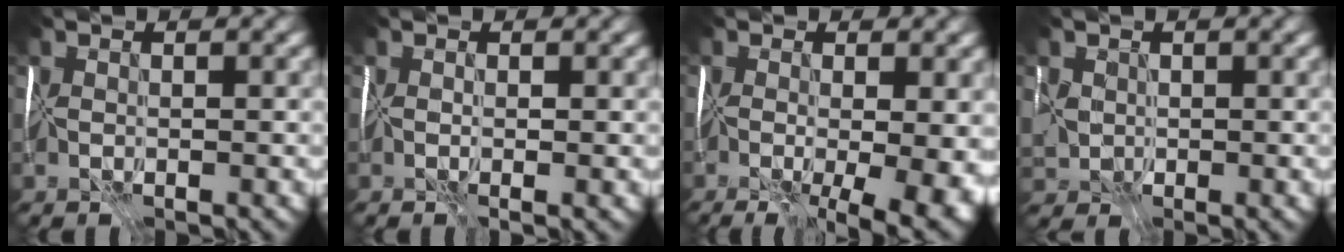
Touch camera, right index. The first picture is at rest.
{"total": 0.8, "force": [0.2, 0.0, 0.7], "torque": [-0.008, 0.001, 0.002]}
{"total": 10.6, "force": [-2.6, 4.4, 9.3], "torque": [-0.124, -0.028, -0.012]}
{"total": 1.1, "force": [0.7, 0.9, -0.3], "torque": [0.006, 0.000, 0.016]}